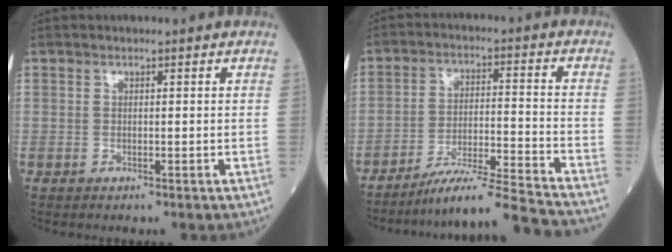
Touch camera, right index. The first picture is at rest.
{"total": 13.3, "force": [-12.4, -2.3, 4.3], "torque": [-0.056, 0.003, -0.207]}